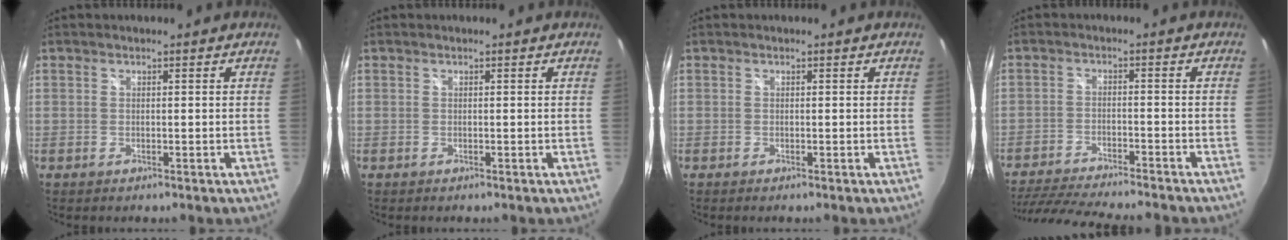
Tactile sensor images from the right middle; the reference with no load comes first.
{"total": 0.0}
{"total": 0.0}
{"total": 16.8, "force": [-14.9, 2.2, 7.5], "torque": [-0.154, -0.027, -0.233]}